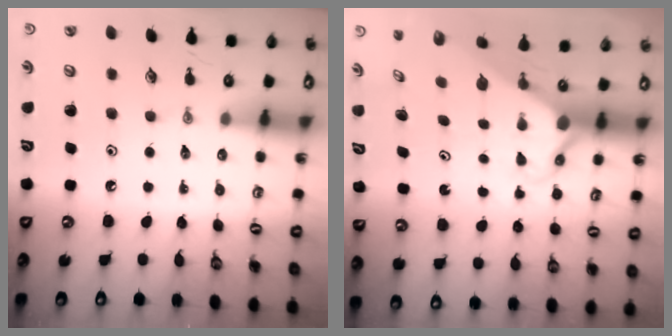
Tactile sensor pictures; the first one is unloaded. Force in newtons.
{"total": 3.0, "press": 3.0, "slide": 0.2}